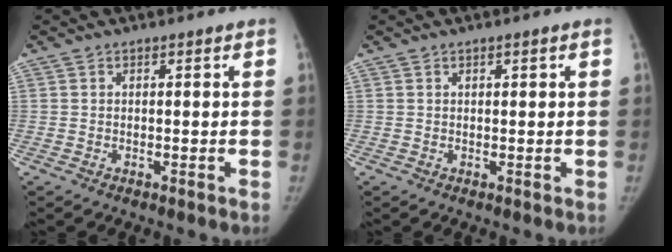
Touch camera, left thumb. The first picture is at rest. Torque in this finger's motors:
{"motor_torque": [-0.19, -0.01, -0.25, 0.13, -0.02]}